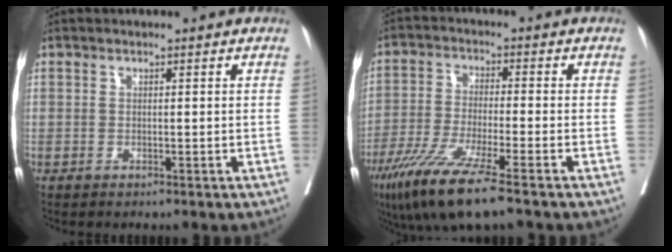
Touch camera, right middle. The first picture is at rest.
{"total": 11.3, "force": [-7.3, 0.2, 8.6], "torque": [-0.164, -0.036, -0.132]}